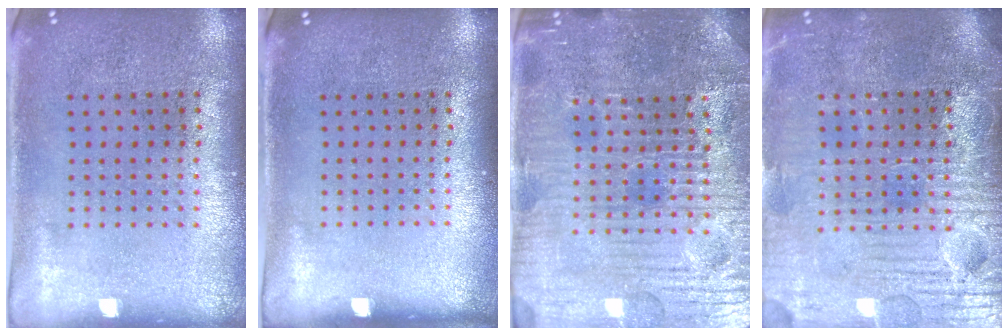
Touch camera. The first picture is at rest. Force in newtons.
{"total": 0.0}
{"total": 5.3, "press": 5.0, "slide": 1.5}
{"total": 3.9, "press": 3.7, "slide": 1.1}